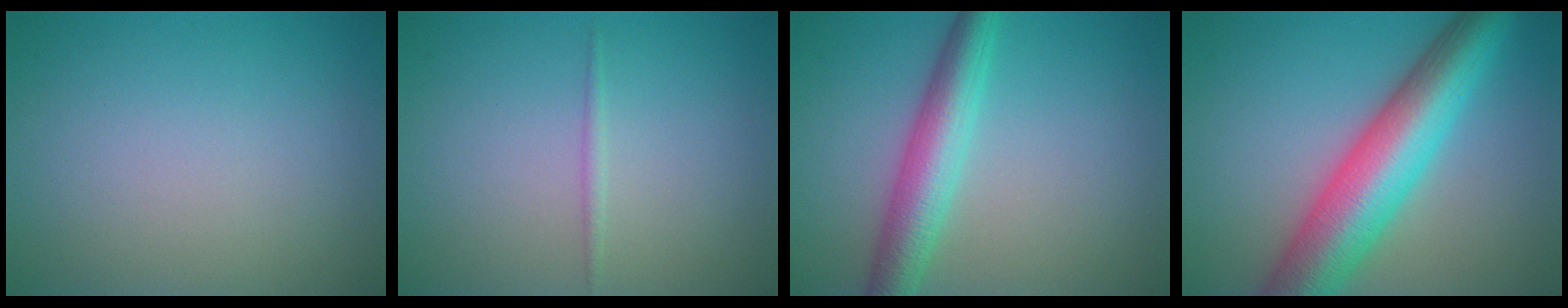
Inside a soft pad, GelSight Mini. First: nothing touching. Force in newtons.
{"total": 0.7, "press": 0.7, "slide": 0.0}
{"total": 5.1, "press": 5.1, "slide": 0.1}
{"total": 10.0, "press": 10.0, "slide": 0.3}